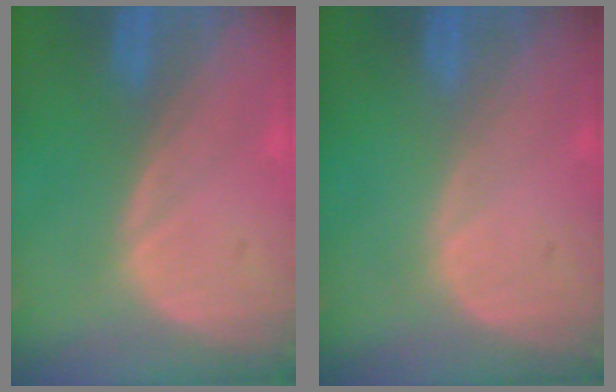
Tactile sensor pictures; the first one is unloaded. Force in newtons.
{"total": 0.0}